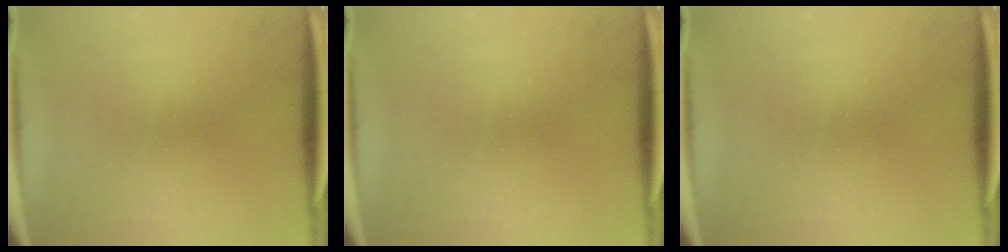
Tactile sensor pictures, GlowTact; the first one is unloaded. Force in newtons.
{"total": 0.0}
{"total": 0.0}